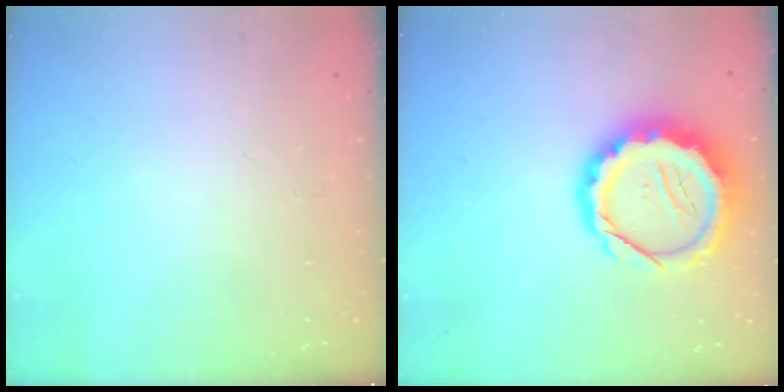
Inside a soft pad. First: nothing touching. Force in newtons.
{"total": 13.8, "press": 13.6, "slide": 2.6}